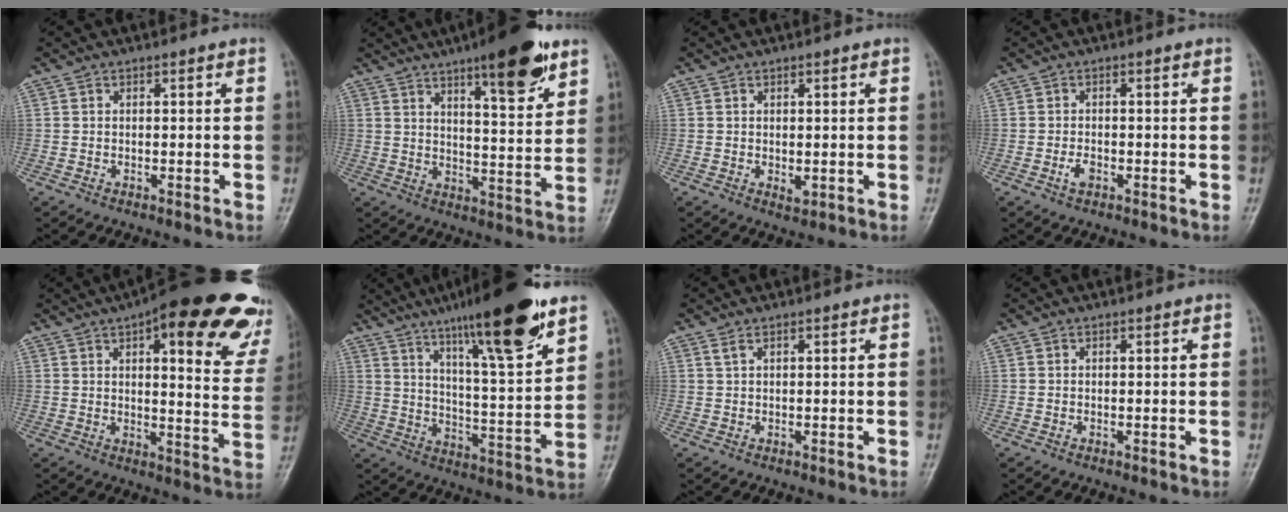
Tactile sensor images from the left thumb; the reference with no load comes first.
{"total": 14.3, "force": [8.9, 3.5, 10.7], "torque": [-0.132, -0.049, 0.130]}
{"total": 1.6, "force": [0.1, 0.9, 1.4], "torque": [-0.017, -0.005, 0.005]}
{"total": 2.0, "force": [-0.9, 1.1, 1.4], "torque": [-0.028, 0.004, -0.016]}
{"total": 25.8, "force": [14.8, 8.0, 19.6], "torque": [-0.218, -0.034, 0.173]}
{"total": 20.6, "force": [13.6, 2.8, 15.2], "torque": [-0.219, -0.061, 0.217]}
{"total": 0.9, "force": [0.5, 0.1, 0.7], "torque": [-0.019, 0.008, 0.014]}
{"total": 0.0}